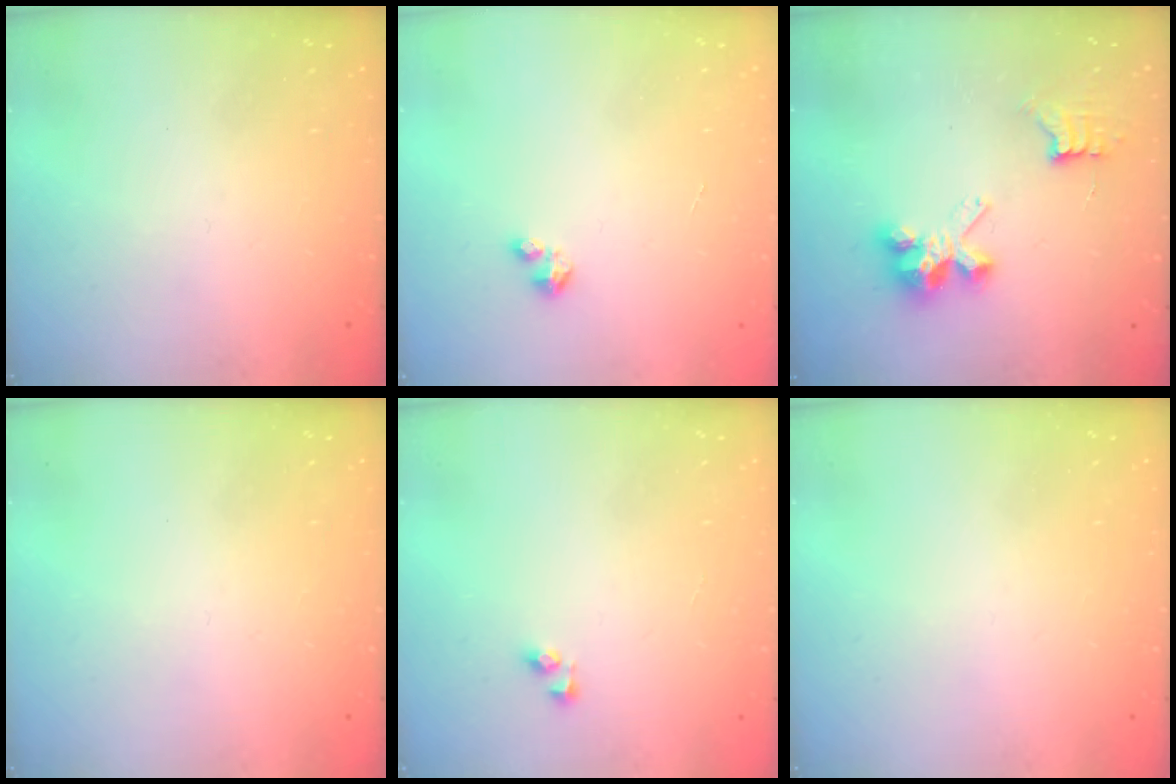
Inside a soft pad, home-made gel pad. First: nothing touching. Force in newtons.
{"total": 1.7, "press": 1.7, "slide": 0.2}
{"total": 7.9, "press": 7.9, "slide": 0.6}
{"total": 0.0}
{"total": 4.0, "press": 4.0, "slide": 0.4}
{"total": 0.0}